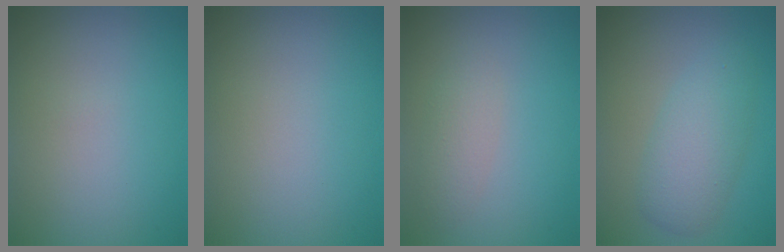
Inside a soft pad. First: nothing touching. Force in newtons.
{"total": 0.0}
{"total": 2.0, "press": 2.0, "slide": 0.0}
{"total": 3.8, "press": 3.8, "slide": 0.0}